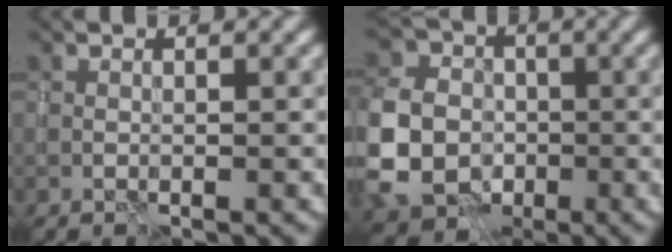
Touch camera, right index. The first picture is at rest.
{"total": 10.0, "force": [-2.0, 8.3, 5.2], "torque": [-0.123, -0.014, -0.051]}